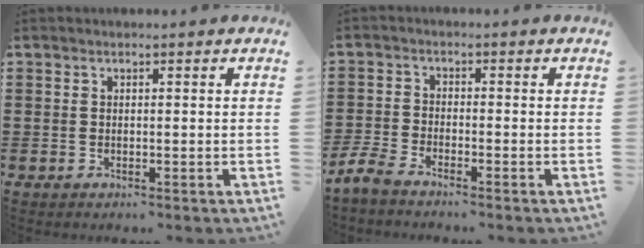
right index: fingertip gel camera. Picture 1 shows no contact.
{"total": 3.1, "force": [-2.9, 0.1, 0.8], "torque": [-0.041, -0.006, -0.066]}